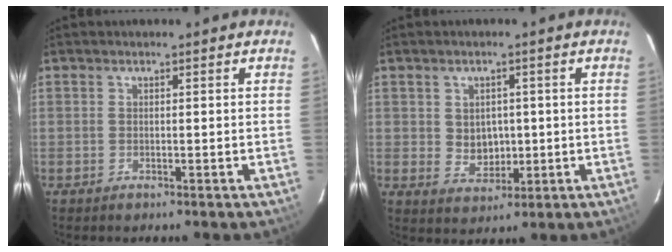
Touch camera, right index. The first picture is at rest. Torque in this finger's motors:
{"motor_torque": [0.10, 0.01, 0.12, 0.01]}